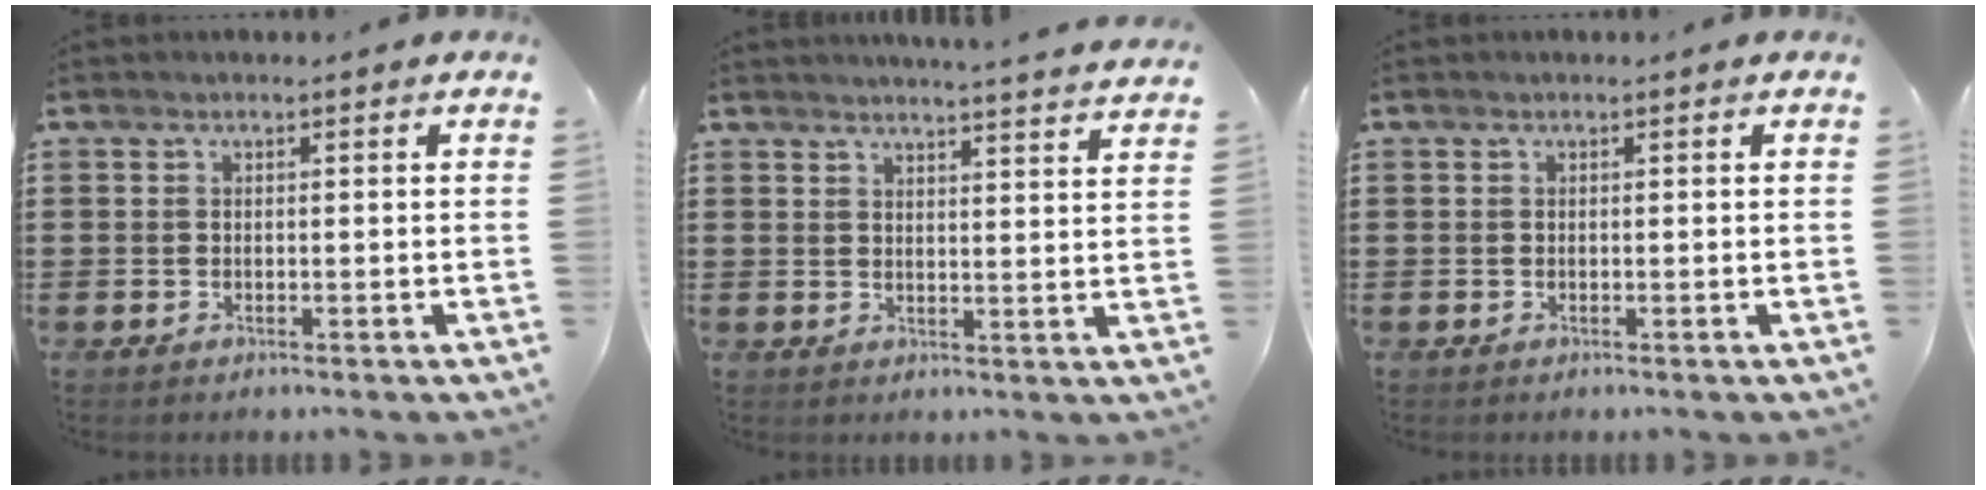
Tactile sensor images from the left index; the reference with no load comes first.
{"total": 3.8, "force": [3.6, -0.9, 0.4], "torque": [-0.011, -0.026, 0.062]}
{"total": 0.0}